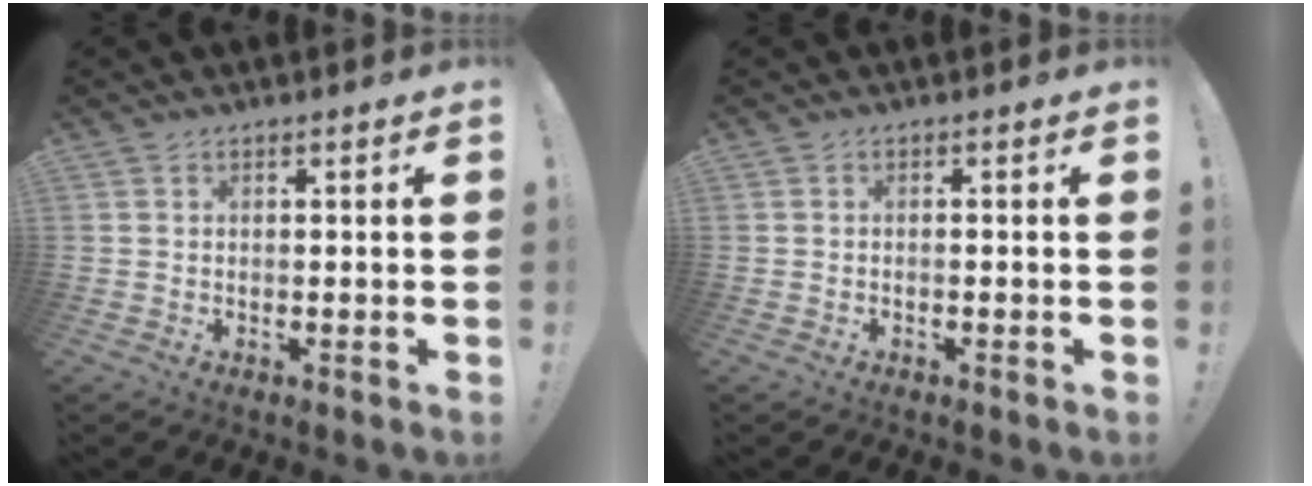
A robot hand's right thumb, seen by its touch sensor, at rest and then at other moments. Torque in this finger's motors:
{"motor_torque": [0.06, 0.06, 0.06, -0.12, 0.00]}